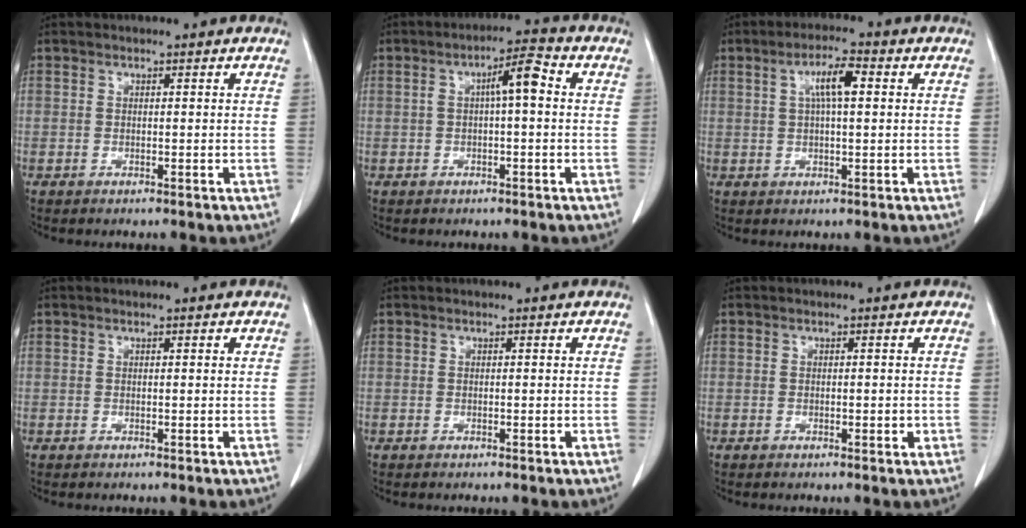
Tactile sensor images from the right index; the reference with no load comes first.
{"total": 6.0, "force": [0.8, 1.4, 5.7], "torque": [-0.101, 0.026, 0.013]}
{"total": 6.1, "force": [1.6, 1.4, 5.7], "torque": [-0.107, 0.014, 0.030]}
{"total": 0.6, "force": [0.2, 0.3, 0.5], "torque": [-0.012, 0.004, 0.005]}
{"total": 0.0}
{"total": 1.6, "force": [-0.3, 0.8, 1.3], "torque": [-0.027, 0.001, 0.001]}